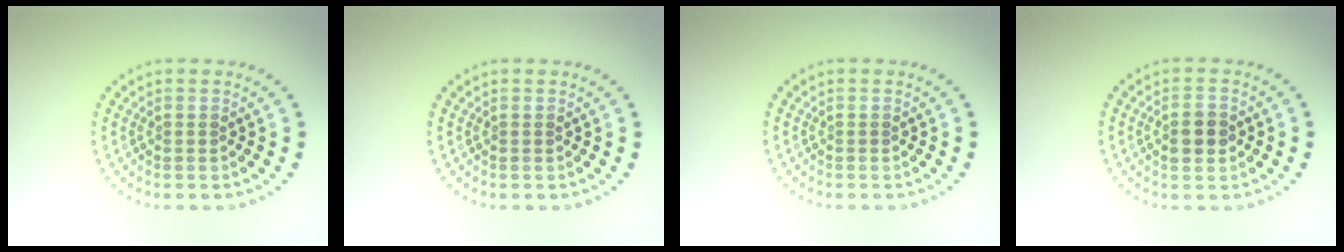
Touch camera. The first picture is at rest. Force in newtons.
{"total": 0.0}
{"total": 0.0}
{"total": 2.8, "press": 2.8, "slide": 0.2}